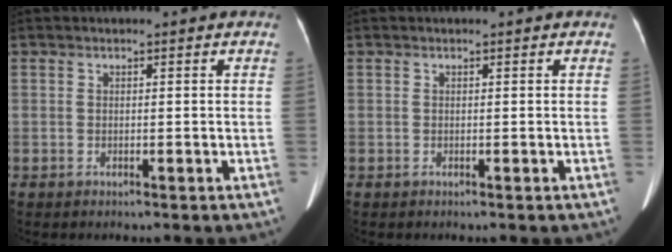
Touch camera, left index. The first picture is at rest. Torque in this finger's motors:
{"motor_torque": [0.03, 0.00, 0.00, 0.00]}